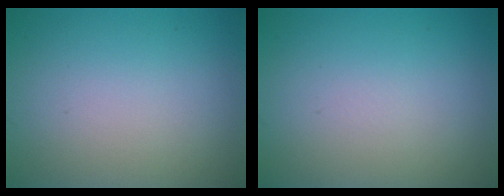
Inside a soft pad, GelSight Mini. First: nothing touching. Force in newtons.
{"total": 0.0}